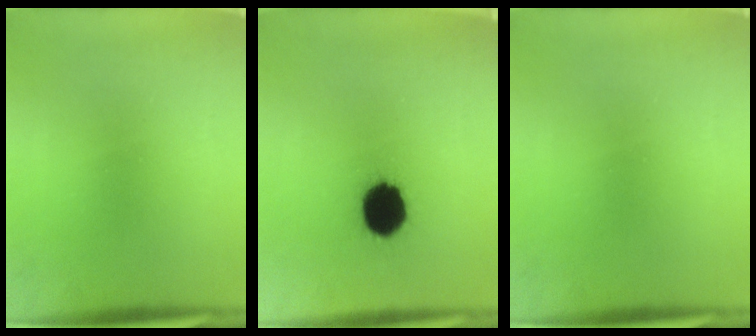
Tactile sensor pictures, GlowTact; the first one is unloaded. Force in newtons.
{"total": 13.0}
{"total": 0.0}